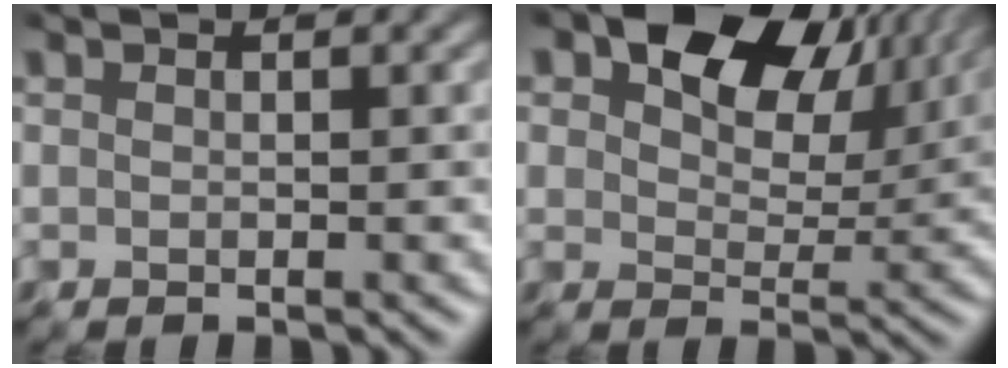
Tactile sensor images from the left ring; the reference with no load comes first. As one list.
[{"total": 12.8, "force": [7.1, 7.2, 7.8], "torque": [-0.109, 0.019, 0.101]}]